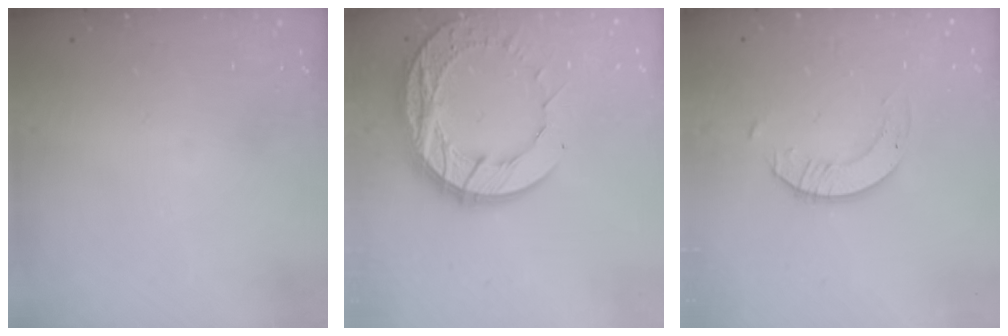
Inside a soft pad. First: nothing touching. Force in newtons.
{"total": 16.1, "press": 16.1, "slide": 1.3}
{"total": 2.1, "press": 2.1, "slide": 0.2}